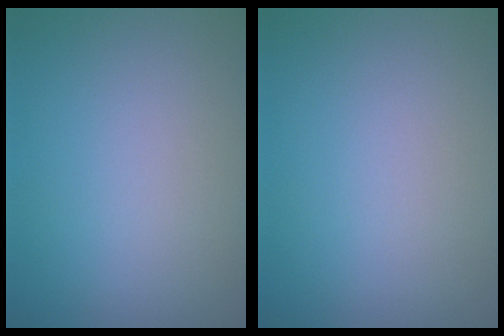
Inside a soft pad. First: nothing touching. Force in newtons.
{"total": 0.0}